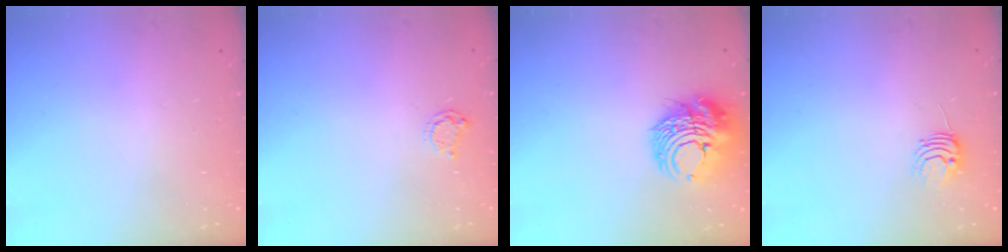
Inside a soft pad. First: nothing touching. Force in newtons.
{"total": 3.8, "press": 3.8, "slide": 0.4}
{"total": 11.2, "press": 11.1, "slide": 1.5}
{"total": 5.9, "press": 5.9, "slide": 0.5}